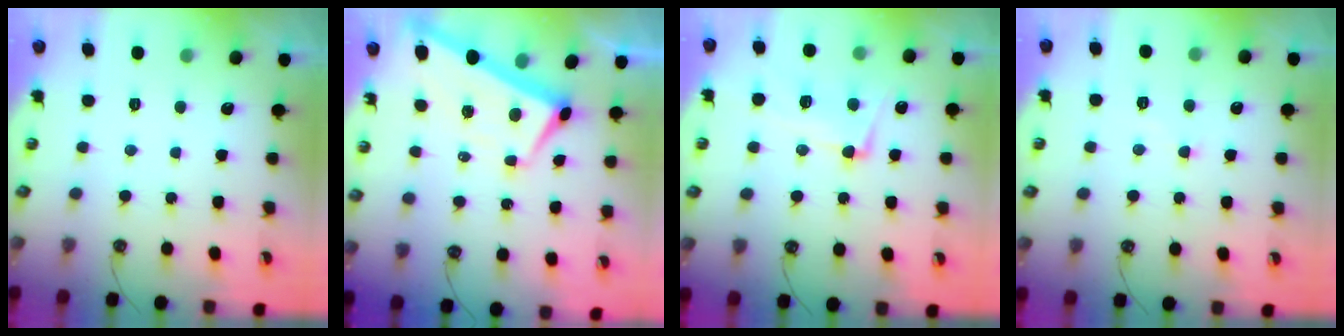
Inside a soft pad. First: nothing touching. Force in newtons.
{"total": 3.8, "press": 3.7, "slide": 0.8}
{"total": 4.7, "press": 4.5, "slide": 1.5}
{"total": 2.0, "press": 2.0, "slide": 0.4}